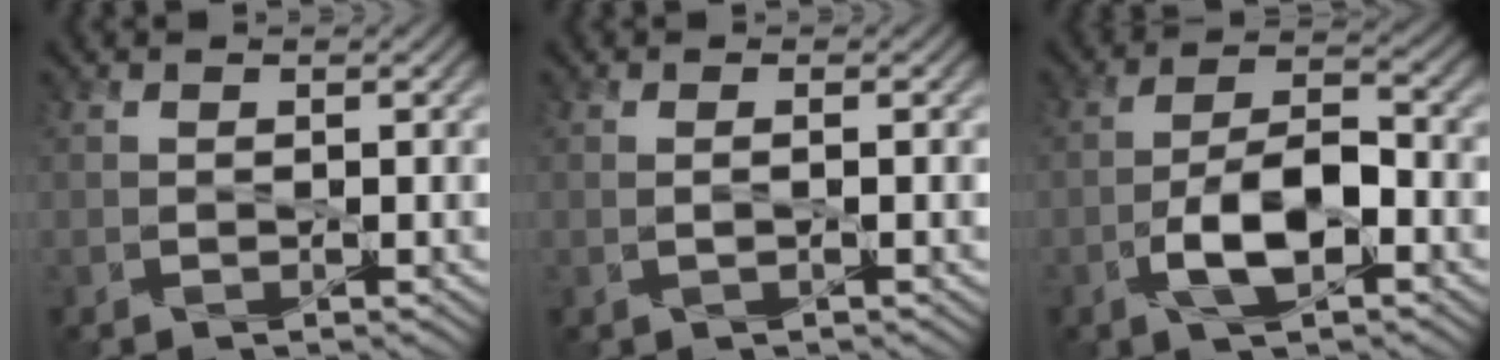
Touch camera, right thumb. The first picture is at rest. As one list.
[{"total": 0.9, "force": [-0.1, -0.2, 0.8], "torque": [-0.016, 0.000, 0.002]}, {"total": 6.9, "force": [-2.9, 2.5, 5.8], "torque": [-0.101, 0.015, -0.056]}]